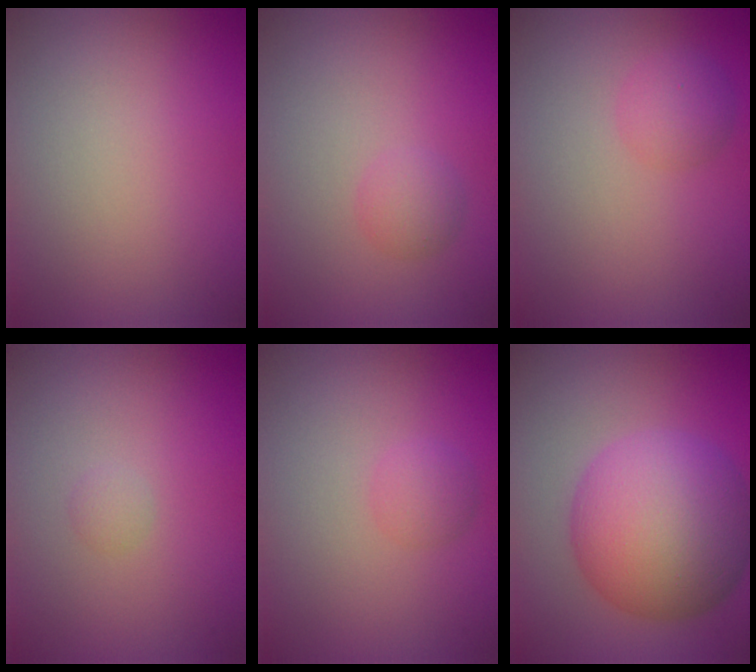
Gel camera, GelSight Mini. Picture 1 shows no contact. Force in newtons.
{"total": 1.5, "press": 1.5, "slide": 0.0}
{"total": 2.0, "press": 2.0, "slide": 0.1}
{"total": 0.7, "press": 0.7, "slide": 0.0}
{"total": 1.5, "press": 1.5, "slide": 0.1}
{"total": 12.1, "press": 12.1, "slide": 0.1}